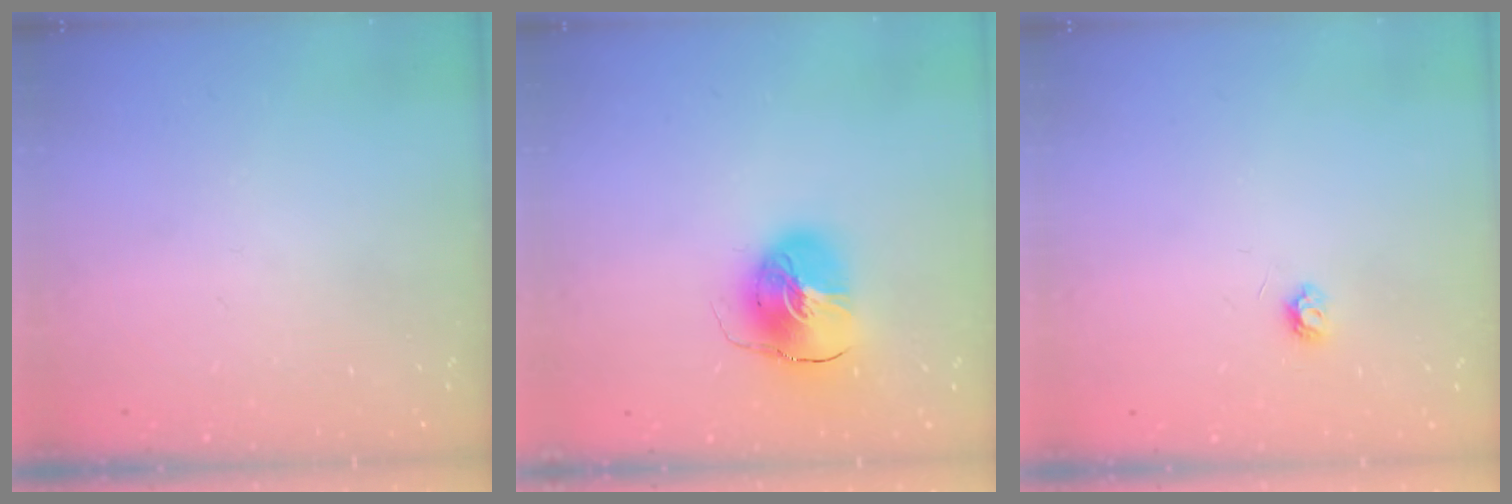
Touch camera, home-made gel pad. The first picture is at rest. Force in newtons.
{"total": 10.6, "press": 10.5, "slide": 1.7}
{"total": 3.9, "press": 3.8, "slide": 0.6}